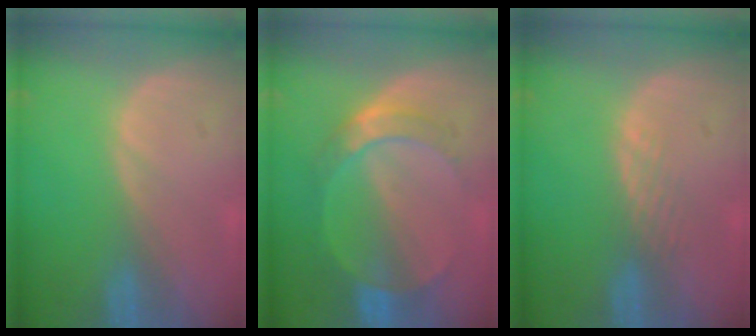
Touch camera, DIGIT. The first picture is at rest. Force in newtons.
{"total": 7.1, "press": 6.4, "slide": 3.1}
{"total": 1.6, "press": 1.6, "slide": 0.1}